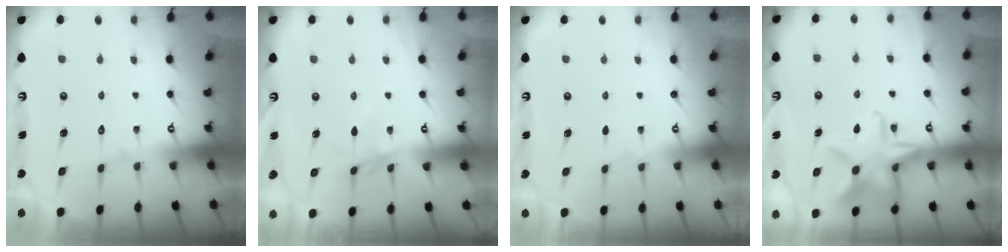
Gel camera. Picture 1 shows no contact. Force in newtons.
{"total": 1.8, "press": 1.8, "slide": 0.4}
{"total": 3.6, "press": 2.9, "slide": 2.1}
{"total": 14.1, "press": 14.0, "slide": 1.0}